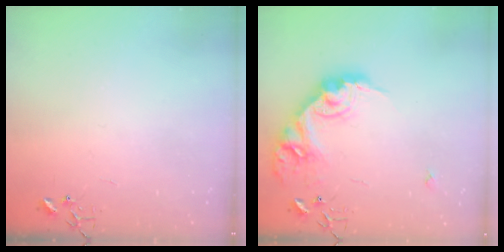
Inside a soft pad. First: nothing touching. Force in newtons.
{"total": 18.9, "press": 18.8, "slide": 0.9}